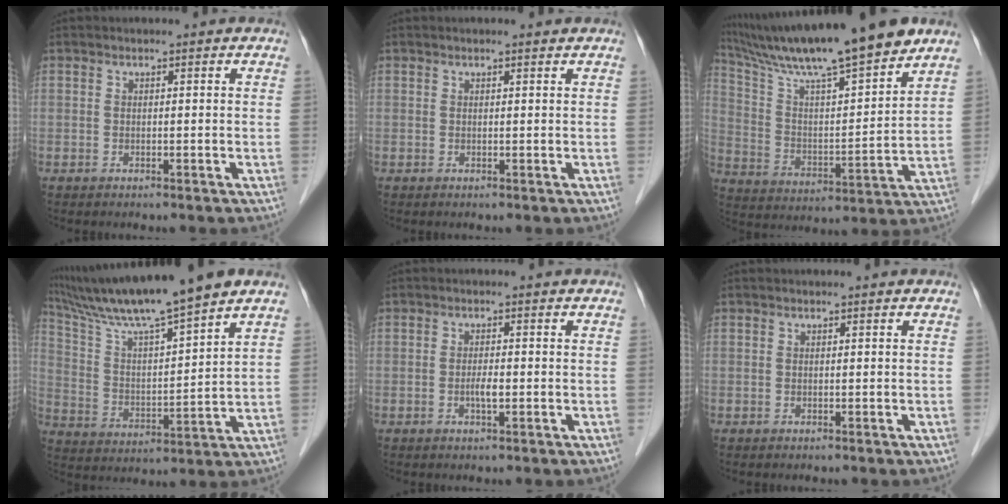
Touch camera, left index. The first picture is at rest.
{"total": 0.6, "force": [0.6, -0.1, 0.2], "torque": [-0.009, -0.001, 0.009]}
{"total": 20.3, "force": [17.0, 0.7, 11.2], "torque": [-0.190, 0.005, 0.282]}
{"total": 15.8, "force": [13.3, -0.7, 8.6], "torque": [-0.157, 0.006, 0.233]}
{"total": 1.7, "force": [-0.7, 0.3, 1.5], "torque": [-0.029, -0.004, -0.013]}
{"total": 0.0}